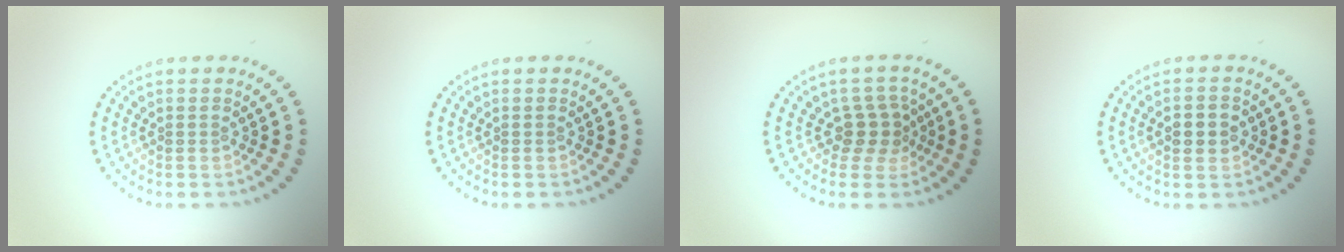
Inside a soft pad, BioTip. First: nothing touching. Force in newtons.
{"total": 0.0}
{"total": 2.5, "press": 1.9, "slide": 1.6}
{"total": 2.9, "press": 2.9, "slide": 0.2}